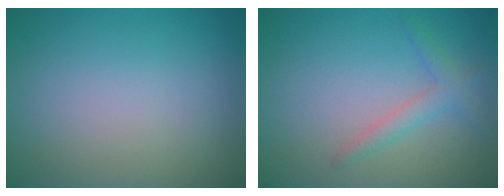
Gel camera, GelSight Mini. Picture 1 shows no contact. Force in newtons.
{"total": 2.0, "press": 2.0, "slide": 0.1}